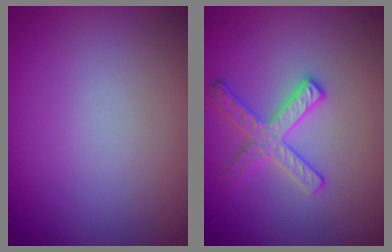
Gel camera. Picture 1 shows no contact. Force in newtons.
{"total": 2.8, "press": 2.8, "slide": 0.3}